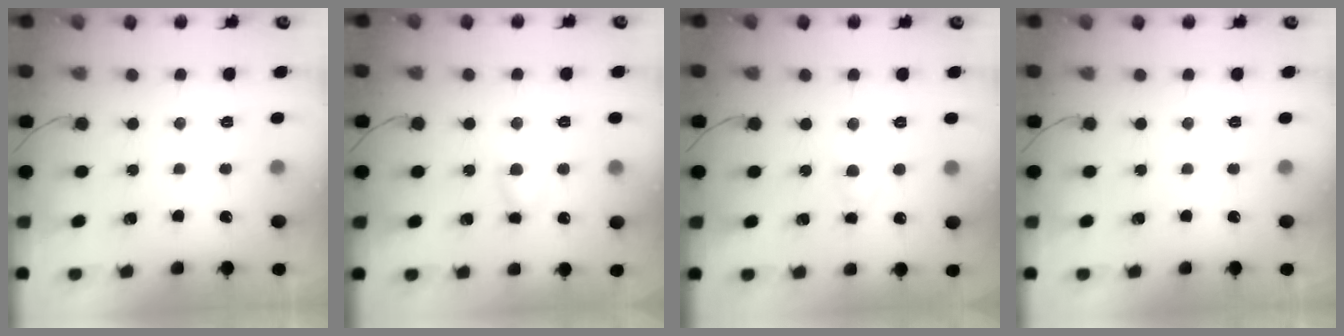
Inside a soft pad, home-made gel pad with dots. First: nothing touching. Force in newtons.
{"total": 4.5, "press": 4.4, "slide": 1.0}
{"total": 2.2, "press": 2.0, "slide": 1.0}
{"total": 0.0}